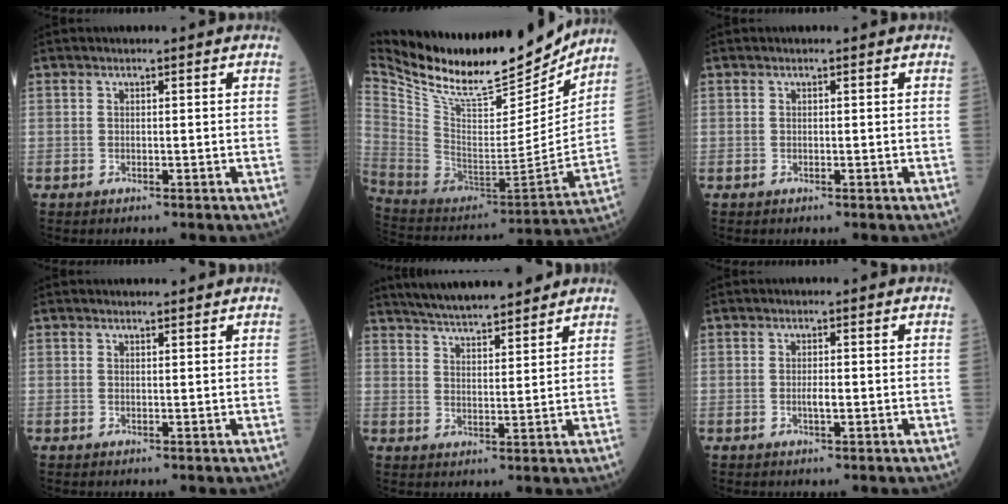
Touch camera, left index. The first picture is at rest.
{"total": 28.0, "force": [23.8, 7.2, 13.0], "torque": [-0.251, -0.035, 0.378]}
{"total": 0.0}
{"total": 2.0, "force": [2.0, 0.2, 0.2], "torque": [-0.007, 0.006, 0.025]}
{"total": 11.8, "force": [10.6, 1.5, 5.0], "torque": [-0.080, 0.011, 0.167]}
{"total": 1.3, "force": [-0.5, 0.2, 1.2], "torque": [-0.023, -0.004, -0.009]}